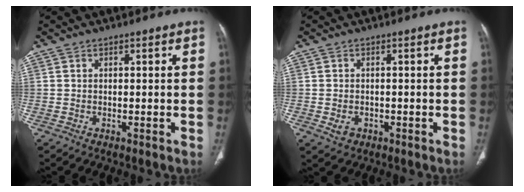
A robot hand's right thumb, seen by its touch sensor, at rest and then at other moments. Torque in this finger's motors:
{"motor_torque": [-0.31, 0.13, 0.06, 0.44, -0.03]}